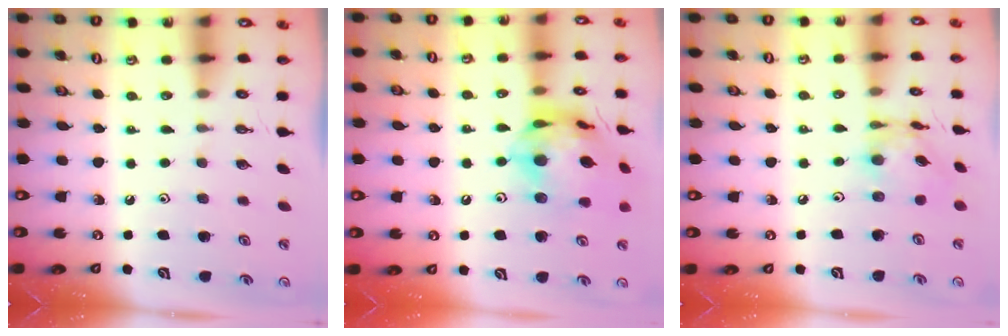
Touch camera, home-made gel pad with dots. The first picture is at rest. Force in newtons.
{"total": 18.8, "press": 18.7, "slide": 1.6}
{"total": 10.3, "press": 10.3, "slide": 0.8}